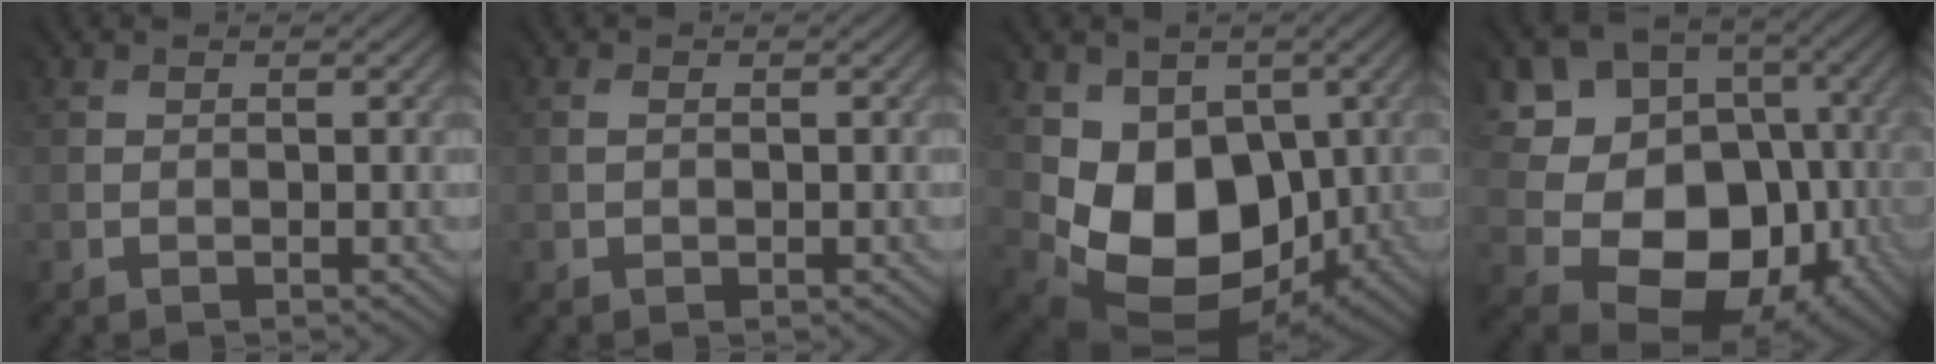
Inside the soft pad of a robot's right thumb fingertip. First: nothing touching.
{"total": 0.6, "force": [0.0, 0.6, 0.3], "torque": [-0.003, -0.002, 0.003]}
{"total": 10.1, "force": [0.1, 7.9, 6.3], "torque": [-0.128, -0.031, 0.009]}
{"total": 15.7, "force": [-0.7, 13.2, 8.6], "torque": [-0.168, -0.031, 0.018]}